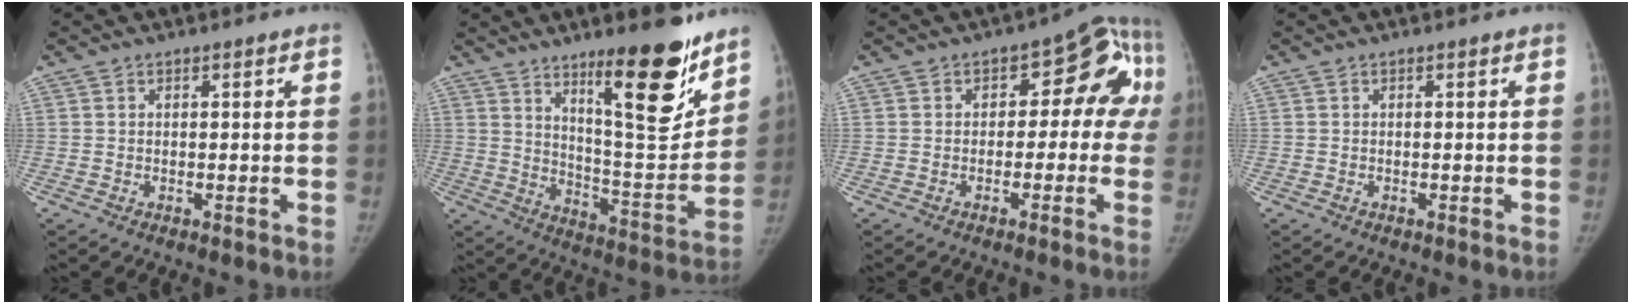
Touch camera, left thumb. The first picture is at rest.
{"total": 18.4, "force": [12.0, 4.2, 13.3], "torque": [-0.154, -0.093, 0.195]}
{"total": 10.3, "force": [0.0, 6.8, 7.7], "torque": [-0.032, 0.037, -0.016]}
{"total": 0.0}